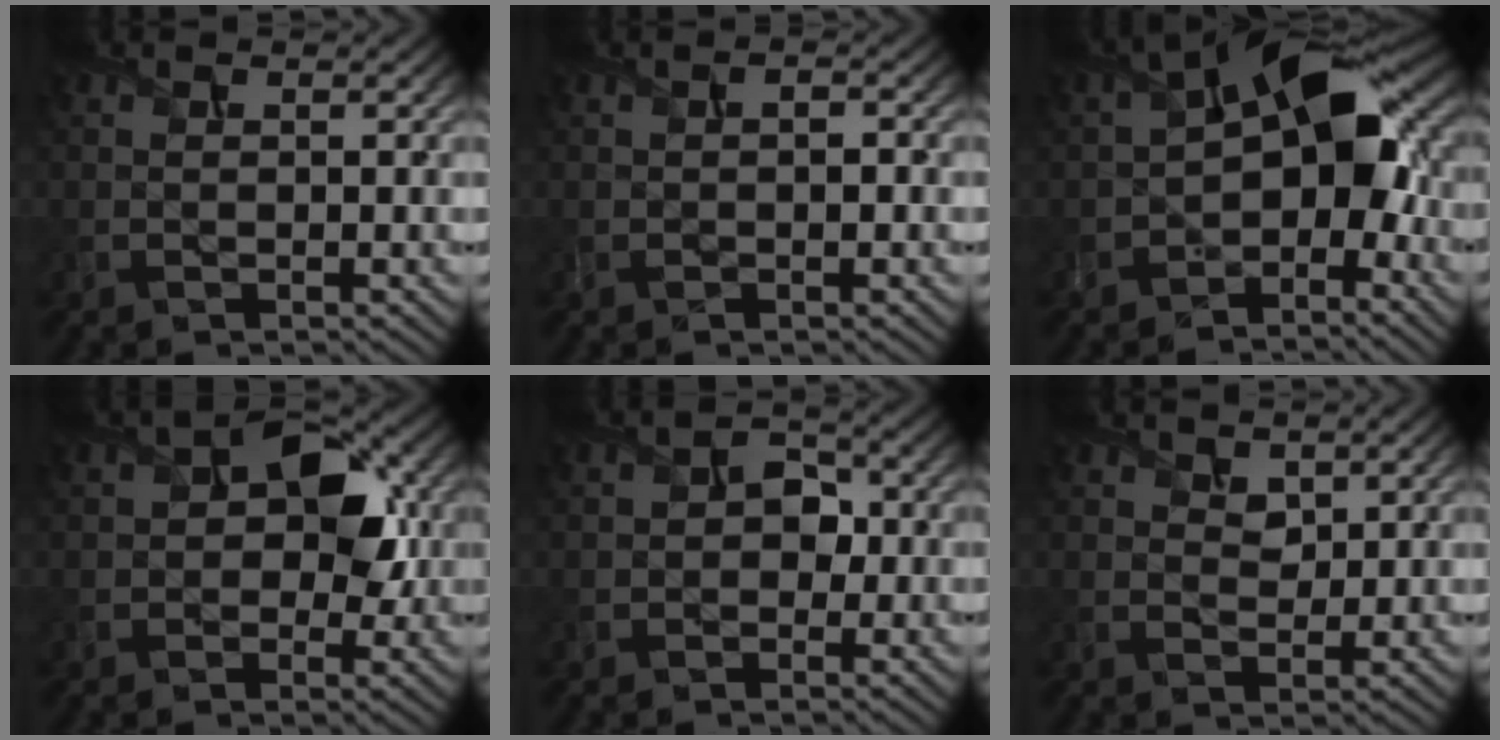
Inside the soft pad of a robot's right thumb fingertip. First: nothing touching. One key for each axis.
{"total": 1.9, "fx": -0.5, "fy": 0.8, "fz": 1.6, "tx": -0.029, "ty": 0.001, "tz": -0.010}
{"total": 11.7, "fx": -1.0, "fy": 6.6, "fz": 9.6, "tx": -0.142, "ty": 0.009, "tz": -0.041}
{"total": 7.0, "fx": 0.7, "fy": 4.5, "fz": 5.2, "tx": -0.064, "ty": 0.004, "tz": 0.005}
{"total": 2.8, "fx": -0.4, "fy": 2.2, "fz": 1.7, "tx": -0.024, "ty": 0.002, "tz": -0.013}
{"total": 2.3, "fx": 1.4, "fy": 1.5, "fz": 1.2, "tx": -0.026, "ty": -0.004, "tz": 0.024}